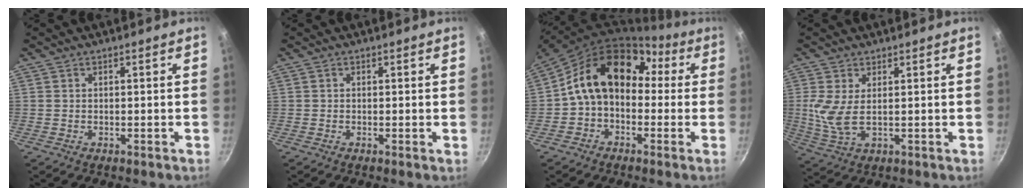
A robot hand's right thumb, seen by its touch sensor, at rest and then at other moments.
{"total": 0.0}
{"total": 15.8, "force": [1.4, 11.7, 10.6], "torque": [-0.147, 0.057, 0.003]}
{"total": 6.1, "force": [1.1, 2.7, 5.4], "torque": [-0.120, -0.007, 0.029]}